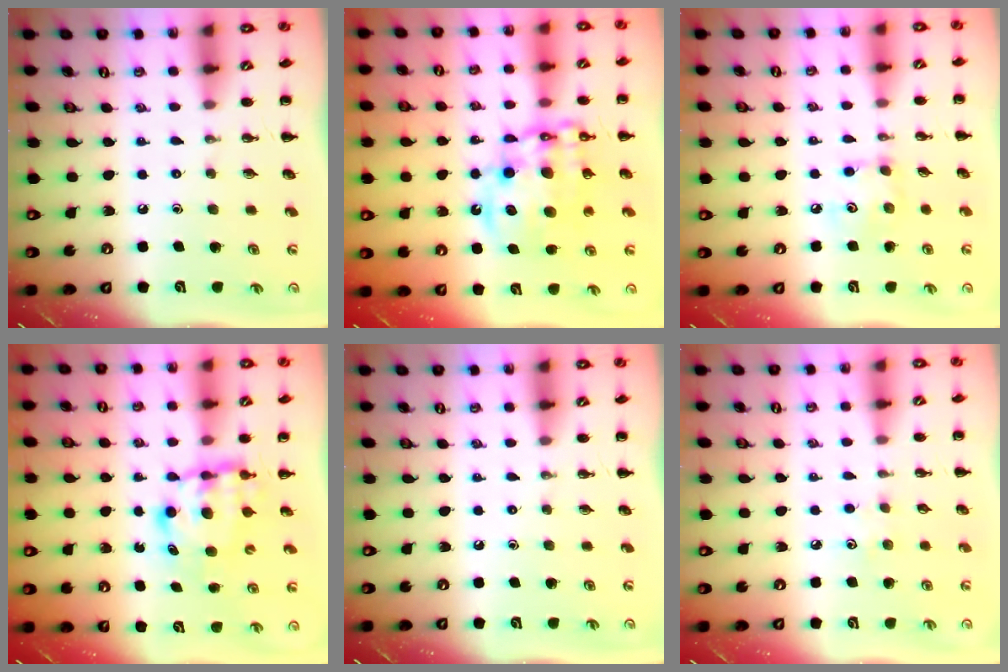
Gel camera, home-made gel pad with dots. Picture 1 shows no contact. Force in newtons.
{"total": 15.8, "press": 15.4, "slide": 3.6}
{"total": 5.2, "press": 5.2, "slide": 0.5}
{"total": 5.6, "press": 5.6, "slide": 0.5}
{"total": 0.0}
{"total": 2.9, "press": 2.9, "slide": 0.6}